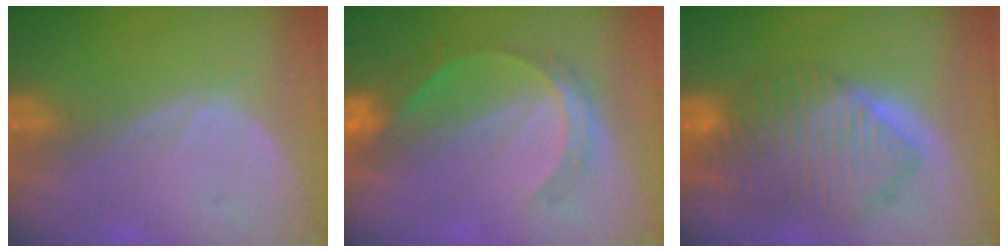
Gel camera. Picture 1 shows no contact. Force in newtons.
{"total": 5.3, "press": 5.0, "slide": 1.6}
{"total": 10.2, "press": 8.8, "slide": 5.1}